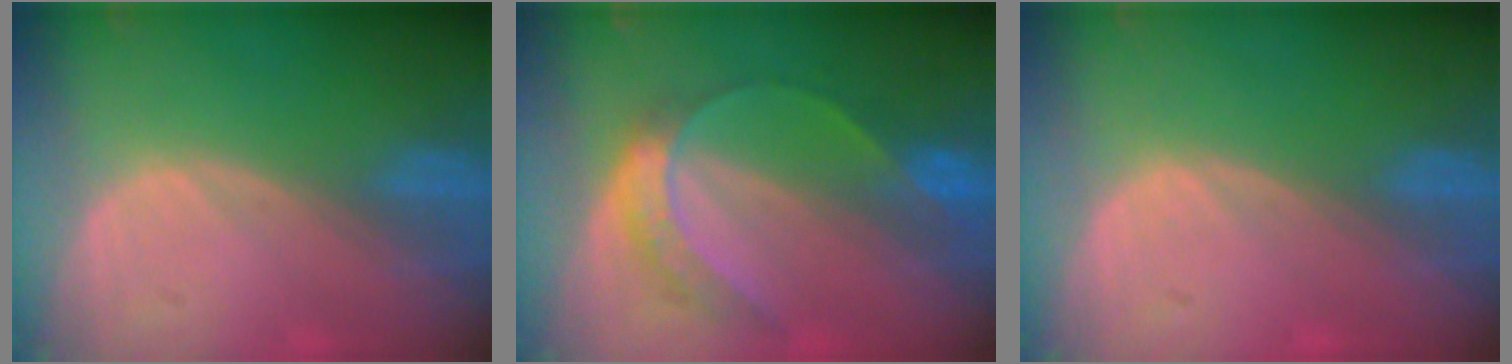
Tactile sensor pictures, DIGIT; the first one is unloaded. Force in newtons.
{"total": 7.0, "press": 5.8, "slide": 3.9}
{"total": 0.5, "press": 0.1, "slide": 0.5}